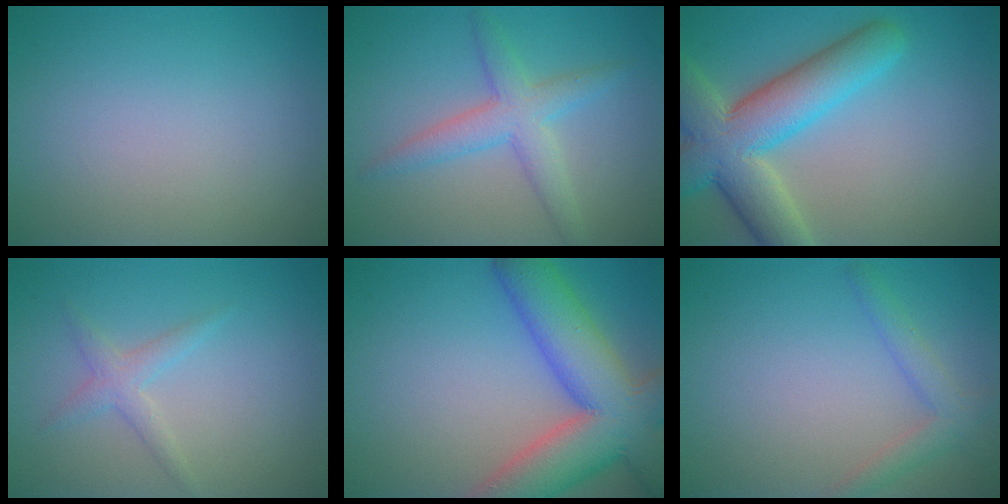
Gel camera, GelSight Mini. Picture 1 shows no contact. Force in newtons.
{"total": 3.9, "press": 3.9, "slide": 0.1}
{"total": 9.0, "press": 9.0, "slide": 0.6}
{"total": 1.9, "press": 1.9, "slide": 0.0}
{"total": 11.2, "press": 11.2, "slide": 0.8}
{"total": 2.3, "press": 2.3, "slide": 0.3}